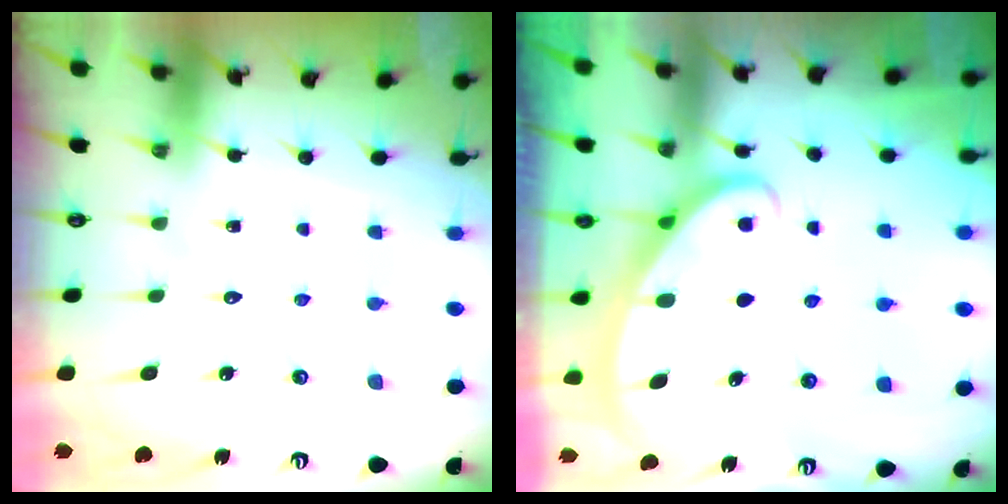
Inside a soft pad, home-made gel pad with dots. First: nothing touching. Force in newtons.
{"total": 2.6, "press": 2.6, "slide": 0.3}